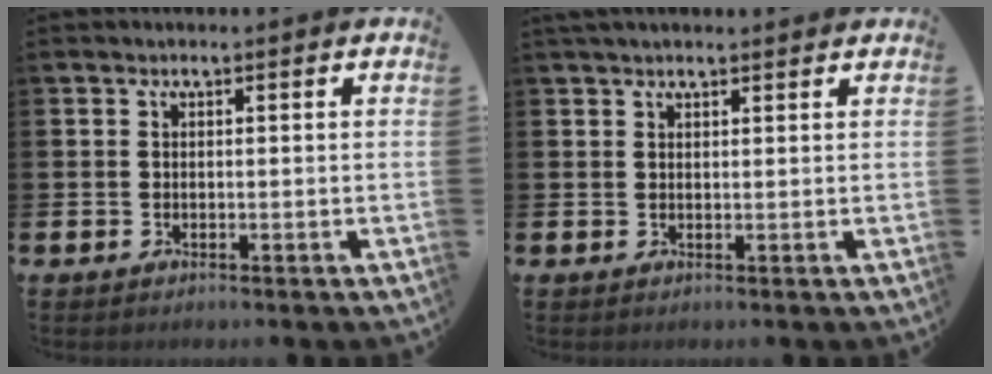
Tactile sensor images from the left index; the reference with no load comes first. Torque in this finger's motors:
{"motor_torque": [0.99, -1.15, 0.25, 0.12]}